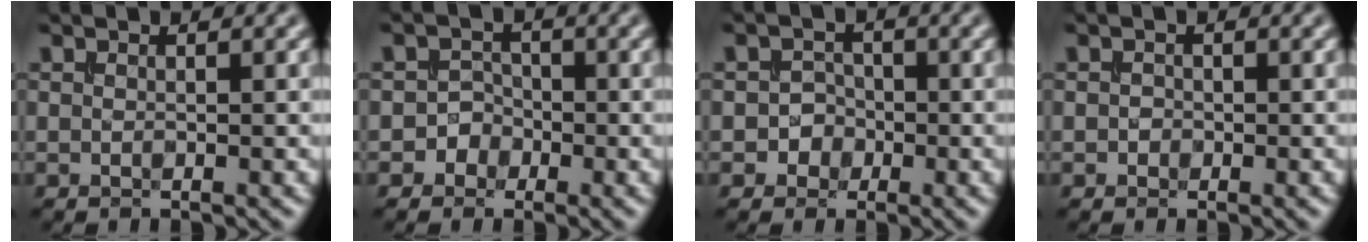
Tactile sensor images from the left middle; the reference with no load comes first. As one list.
[{"total": 2.1, "force": [-0.9, 1.9, 0.1], "torque": [0.025, 0.010, -0.028]}, {"total": 1.8, "force": [-0.6, 1.7, 0.3], "torque": [0.013, 0.003, -0.019]}, {"total": 0.7, "force": [-0.2, 0.6, 0.2], "torque": [-0.002, -0.001, -0.007]}]